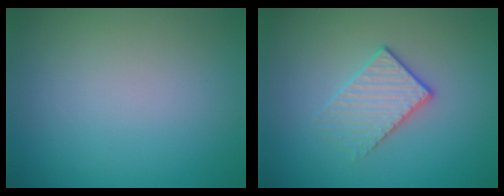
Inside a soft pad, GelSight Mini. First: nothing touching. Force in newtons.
{"total": 2.2, "press": 1.9, "slide": 1.2}